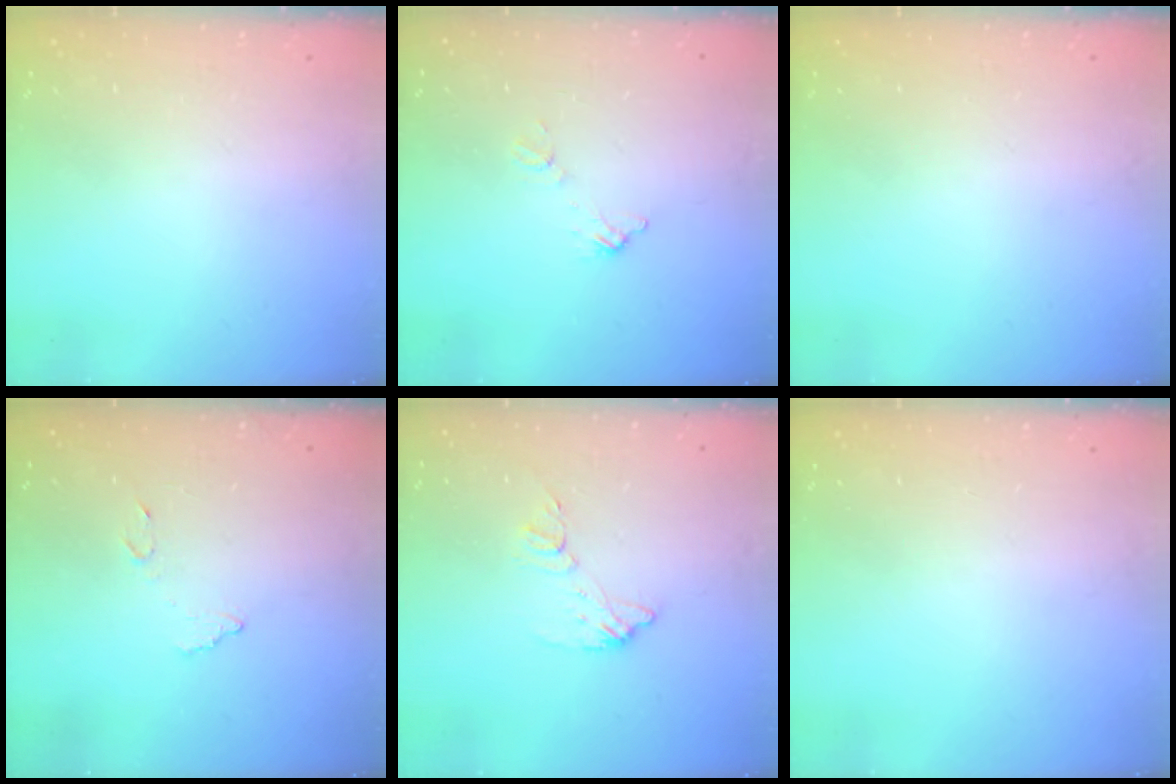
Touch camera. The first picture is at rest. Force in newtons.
{"total": 6.8, "press": 6.7, "slide": 0.4}
{"total": 0.0}
{"total": 7.9, "press": 7.9, "slide": 0.4}
{"total": 8.1, "press": 8.1, "slide": 0.1}
{"total": 0.0}